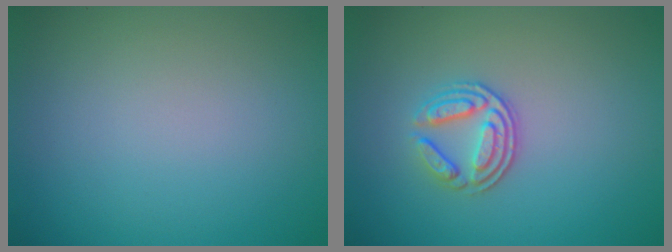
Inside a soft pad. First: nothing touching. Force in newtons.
{"total": 3.0, "press": 2.5, "slide": 1.6}